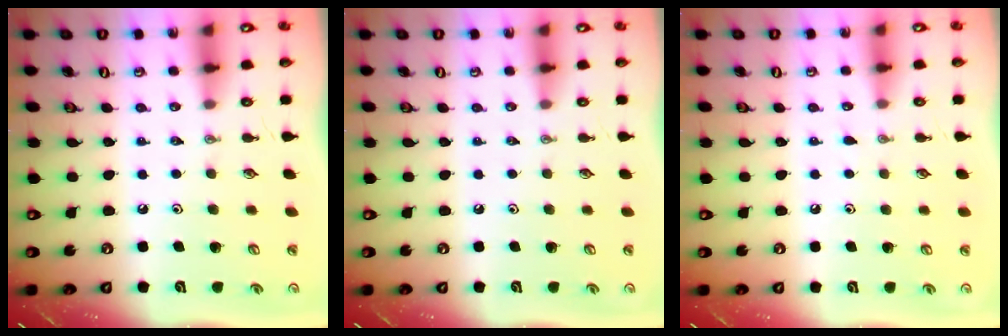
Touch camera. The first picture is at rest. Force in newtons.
{"total": 0.0}
{"total": 3.7, "press": 3.7, "slide": 0.5}